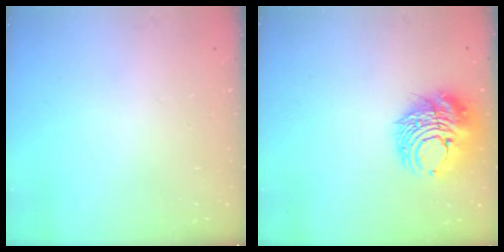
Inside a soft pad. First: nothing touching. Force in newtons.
{"total": 11.2, "press": 11.1, "slide": 1.5}